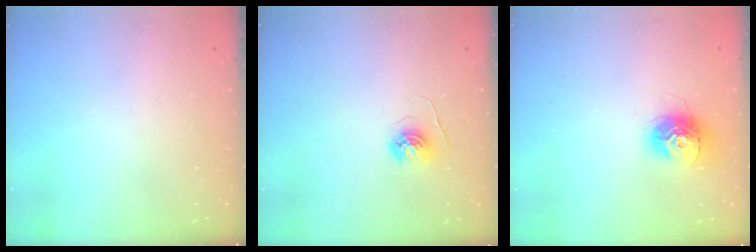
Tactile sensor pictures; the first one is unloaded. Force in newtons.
{"total": 5.5, "press": 5.5, "slide": 0.3}
{"total": 12.0, "press": 11.9, "slide": 1.0}